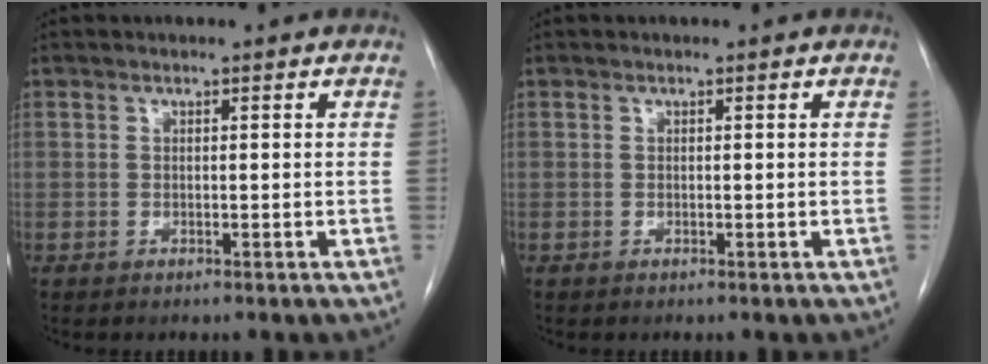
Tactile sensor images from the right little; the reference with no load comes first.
{"total": 0.0}